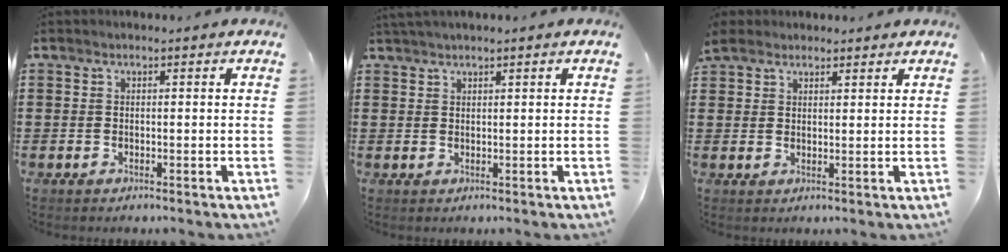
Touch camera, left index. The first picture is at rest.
{"total": 1.2, "force": [1.0, -0.1, 0.6], "torque": [-0.013, -0.001, 0.019]}
{"total": 3.5, "force": [3.0, 1.6, 0.9], "torque": [-0.028, 0.005, 0.059]}